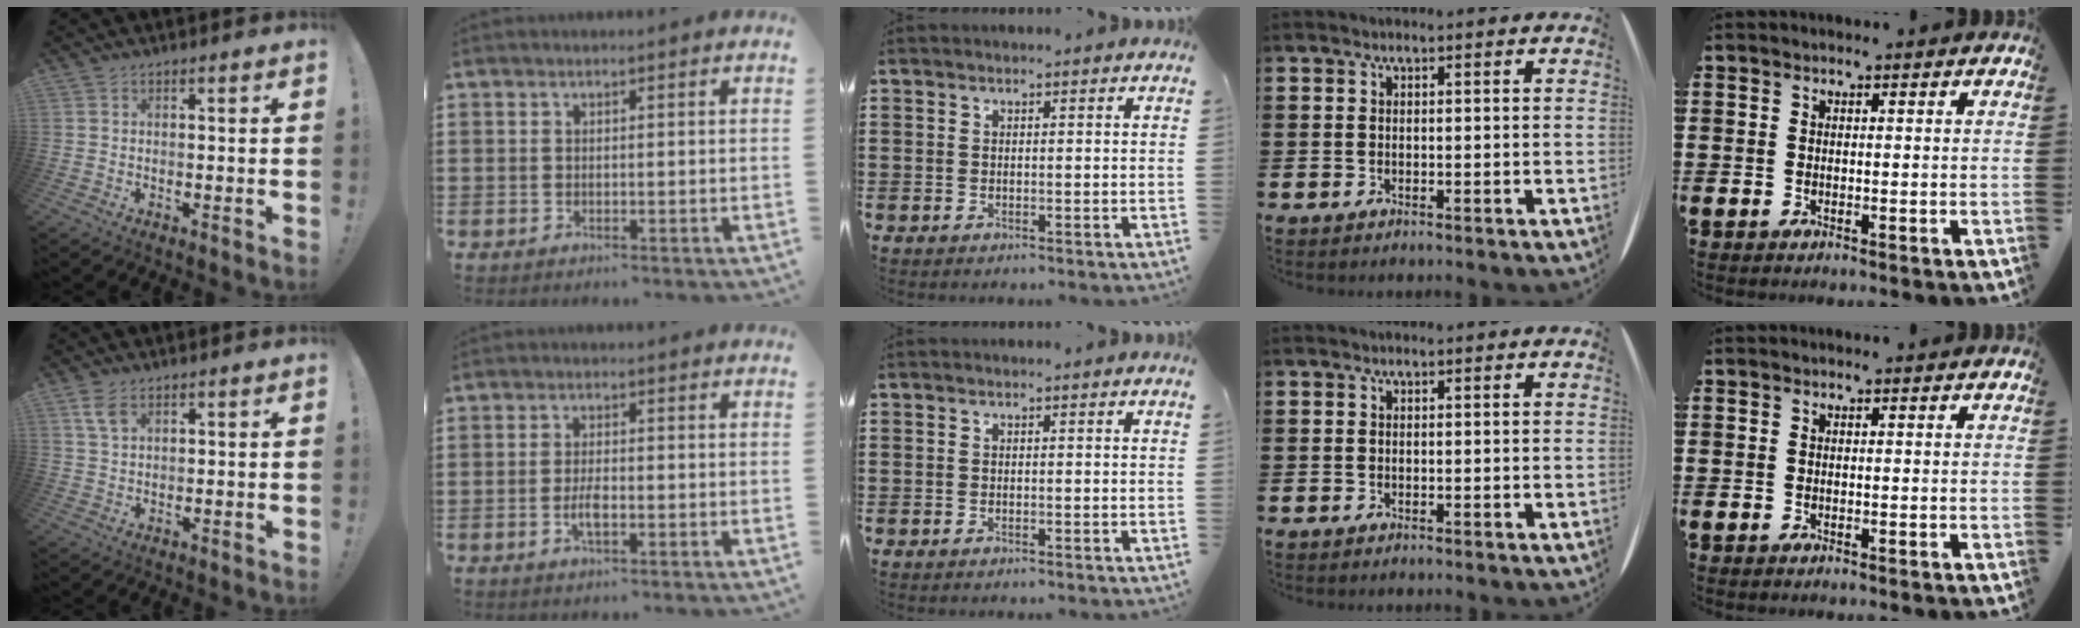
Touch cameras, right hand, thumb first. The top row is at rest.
{"thumb": {"total": 4.6, "force": [2.6, 2.0, 3.2], "torque": [-0.051, -0.011, 0.047]}, "index": {"total": 3.1, "force": [-1.1, 0.7, 2.8], "torque": [-0.057, -0.003, -0.021]}}